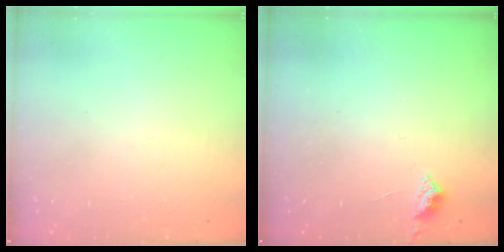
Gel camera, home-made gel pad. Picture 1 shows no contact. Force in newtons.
{"total": 2.9, "press": 2.8, "slide": 0.4}